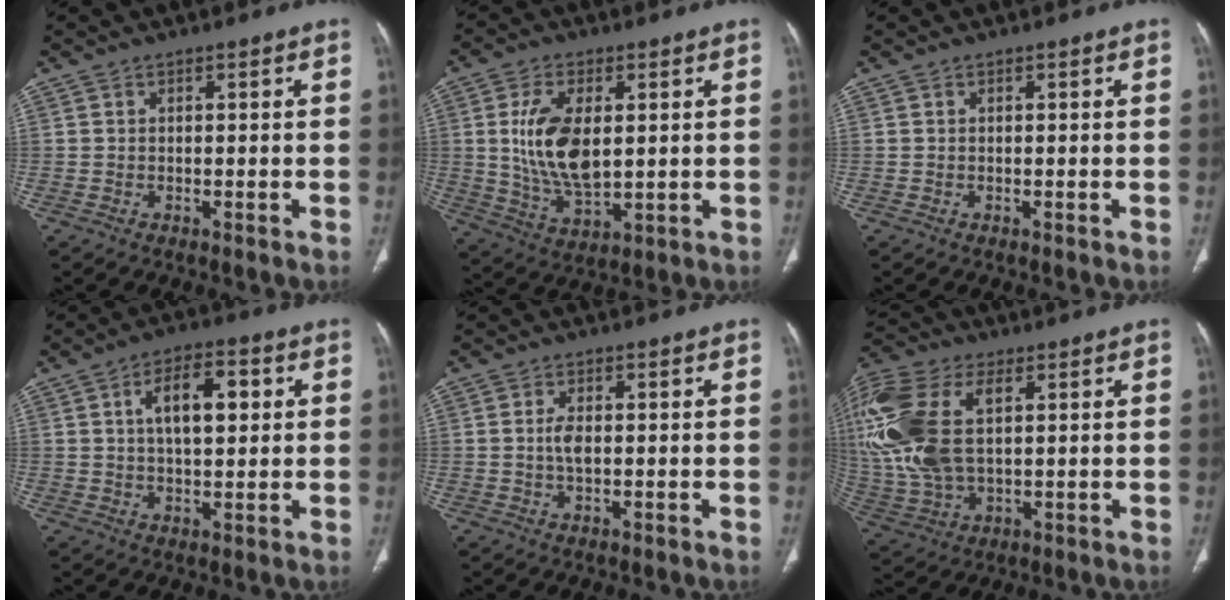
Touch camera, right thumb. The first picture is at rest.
{"total": 13.1, "force": [1.7, 6.9, 10.9], "torque": [-0.205, -0.016, 0.041]}
{"total": 0.0}
{"total": 9.5, "force": [2.3, 4.6, 8.0], "torque": [-0.115, 0.008, 0.033]}
{"total": 2.8, "force": [0.0, 1.3, 2.5], "torque": [-0.052, 0.003, -0.001]}
{"total": 22.6, "force": [5.0, 12.7, 18.0], "torque": [-0.448, 0.004, 0.094]}